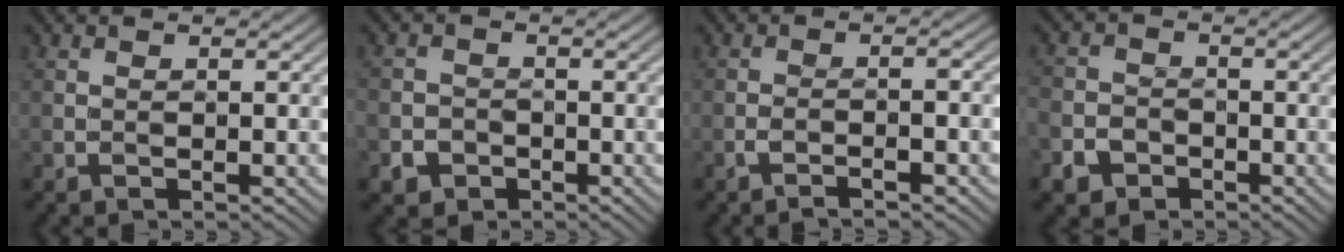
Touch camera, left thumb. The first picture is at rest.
{"total": 2.4, "force": [-1.5, 1.9, -0.2], "torque": [0.005, -0.005, -0.031]}
{"total": 2.4, "force": [-1.9, -0.2, 1.5], "torque": [-0.025, 0.006, -0.037]}
{"total": 3.2, "force": [-2.3, 2.2, 0.3], "torque": [-0.016, -0.006, -0.046]}